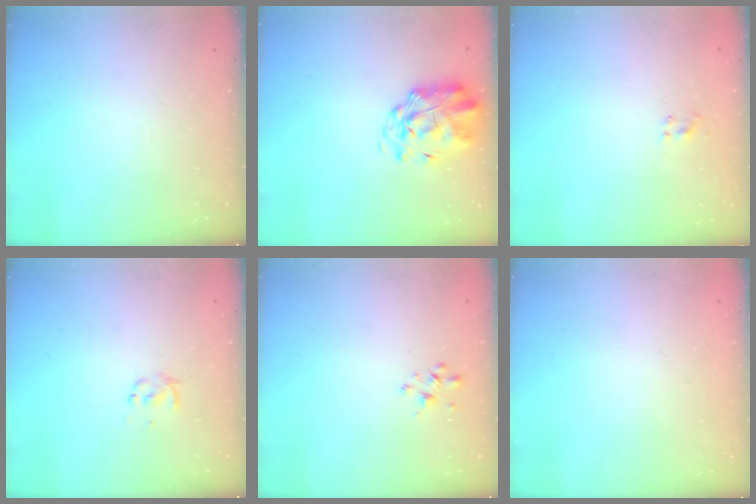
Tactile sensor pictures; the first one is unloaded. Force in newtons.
{"total": 2.7, "press": 2.3, "slide": 1.5}
{"total": 1.5, "press": 1.3, "slide": 0.8}
{"total": 0.9, "press": 0.9, "slide": 0.2}
{"total": 2.0, "press": 2.0, "slide": 0.4}
{"total": 1.8, "press": 1.8, "slide": 0.2}